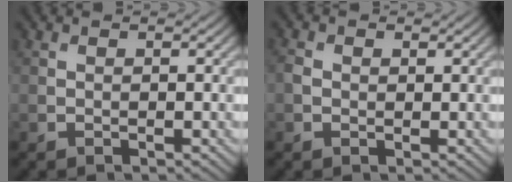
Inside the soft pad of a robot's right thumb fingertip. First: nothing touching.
{"total": 1.3, "force": [0.2, 1.0, 0.8], "torque": [-0.019, 0.001, 0.001]}